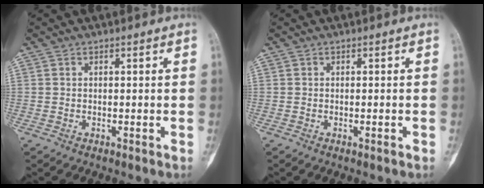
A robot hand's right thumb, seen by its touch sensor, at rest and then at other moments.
{"total": 0.7, "force": [-0.3, 0.1, 0.6], "torque": [-0.012, -0.001, -0.002]}